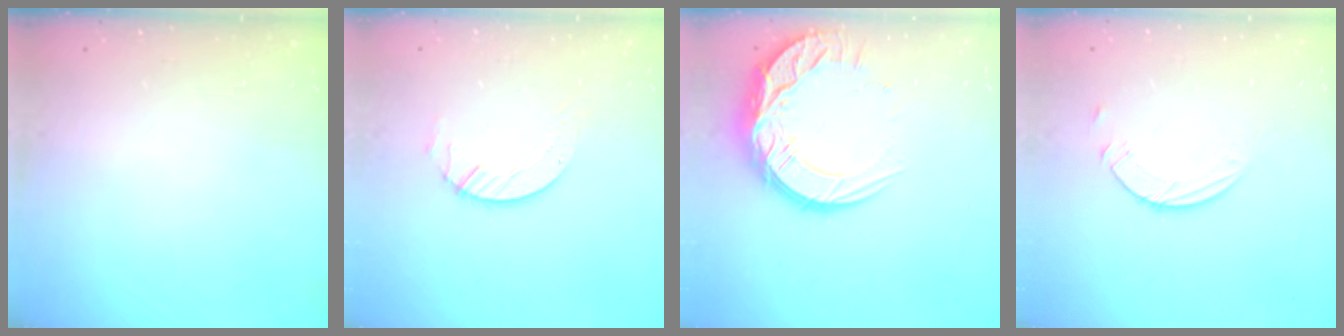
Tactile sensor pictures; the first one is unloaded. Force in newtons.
{"total": 4.2, "press": 4.1, "slide": 0.5}
{"total": 16.5, "press": 16.5, "slide": 1.4}
{"total": 3.7, "press": 3.7, "slide": 0.4}